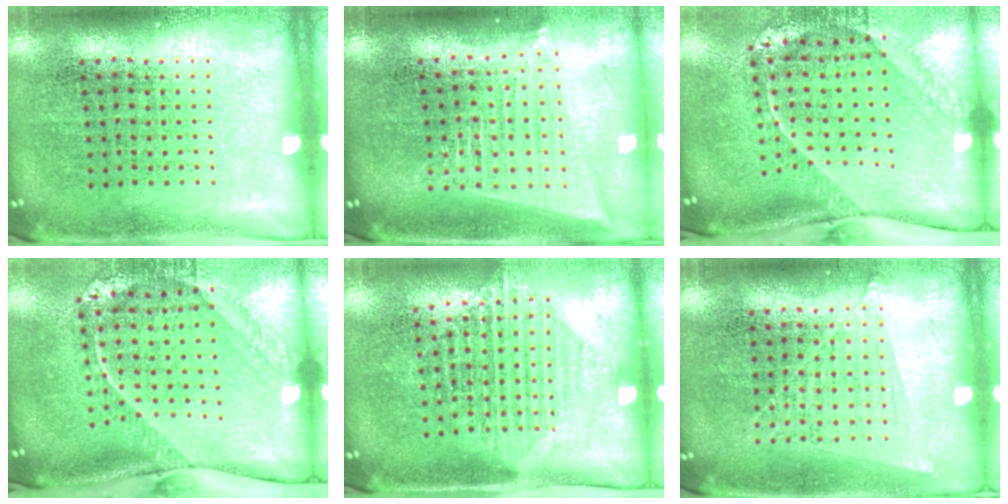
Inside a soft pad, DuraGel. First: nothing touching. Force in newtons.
{"total": 2.1, "press": 1.8, "slide": 1.1}
{"total": 2.6, "press": 1.7, "slide": 1.9}
{"total": 2.6, "press": 1.7, "slide": 1.9}
{"total": 1.4, "press": 1.2, "slide": 0.8}
{"total": 1.1, "press": 1.0, "slide": 0.4}